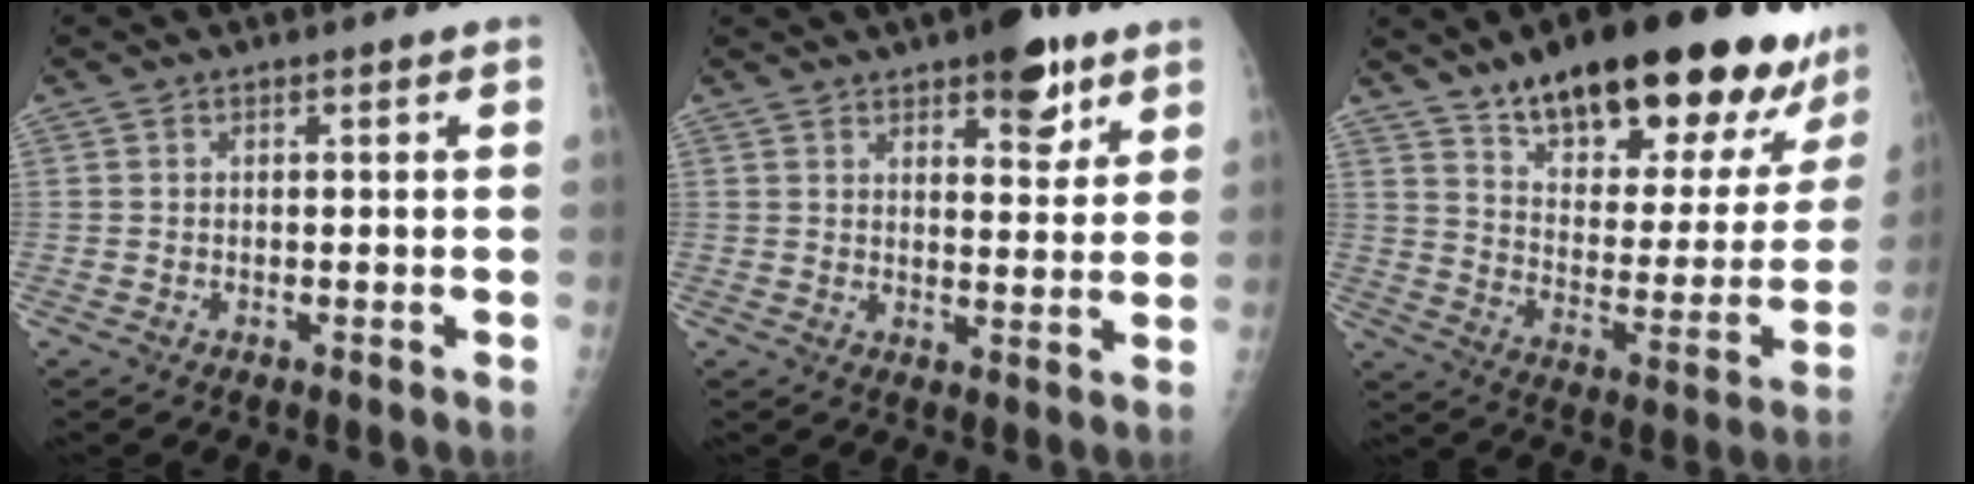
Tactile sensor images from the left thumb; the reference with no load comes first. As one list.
[{"total": 8.8, "force": [5.5, 3.5, 5.9], "torque": [-0.055, -0.028, 0.074]}, {"total": 28.3, "force": [19.8, 9.5, 17.8], "torque": [-0.220, -0.074, 0.294]}]